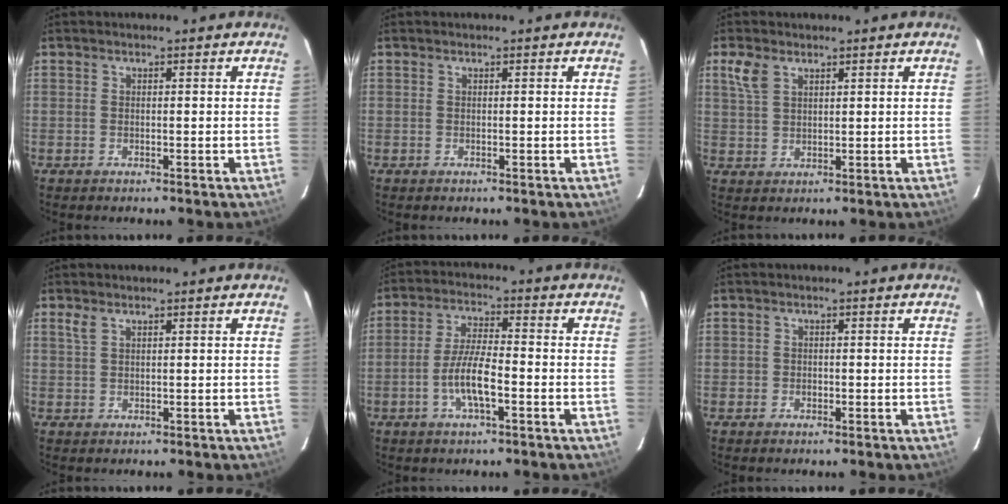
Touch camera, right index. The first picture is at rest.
{"total": 0.0}
{"total": 4.4, "force": [2.5, 2.5, 2.6], "torque": [-0.057, 0.010, 0.052]}
{"total": 1.5, "force": [1.0, 0.6, 1.0], "torque": [-0.022, 0.004, 0.020]}
{"total": 7.4, "force": [-2.9, 1.7, 6.7], "torque": [-0.136, 0.003, -0.056]}
{"total": 1.2, "force": [-0.6, 1.0, 0.1], "torque": [-0.001, 0.001, -0.008]}